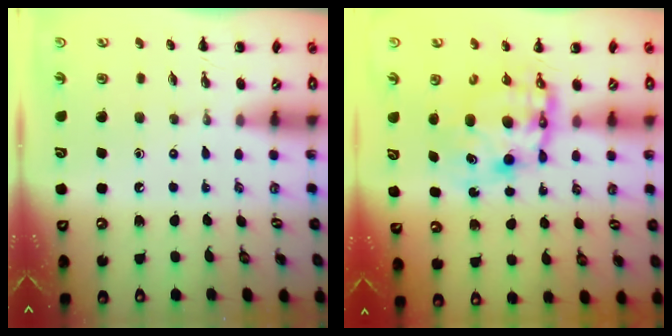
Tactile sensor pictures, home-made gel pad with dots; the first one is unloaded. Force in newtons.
{"total": 9.8, "press": 9.5, "slide": 2.5}